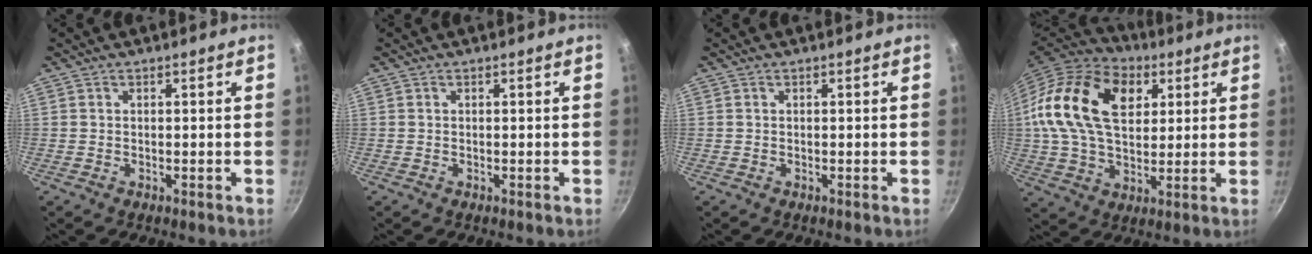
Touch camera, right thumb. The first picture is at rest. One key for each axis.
{"total": 0.0}
{"total": 0.0}
{"total": 22.4, "fx": 6.3, "fy": 14.6, "fz": 15.9, "tx": -0.278, "ty": 0.007, "tz": 0.100}